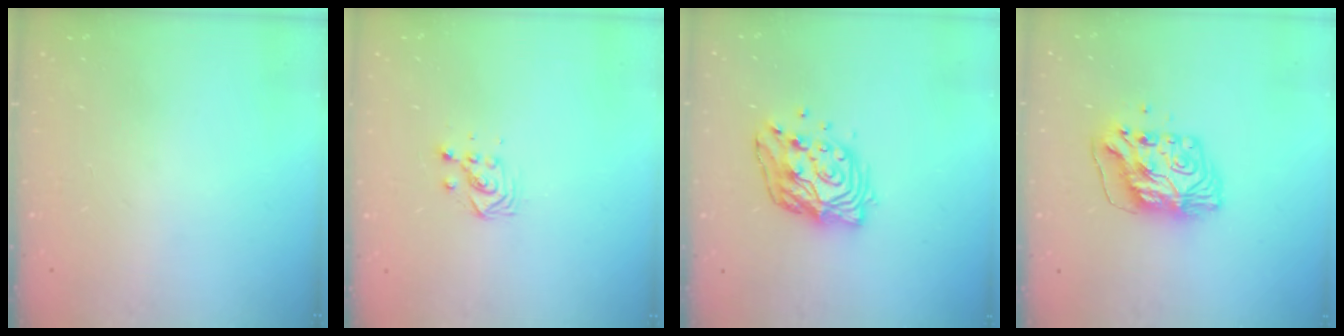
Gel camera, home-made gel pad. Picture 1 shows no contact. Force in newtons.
{"total": 3.3, "press": 3.3, "slide": 0.3}
{"total": 14.0, "press": 13.9, "slide": 1.7}
{"total": 11.3, "press": 11.3, "slide": 1.1}